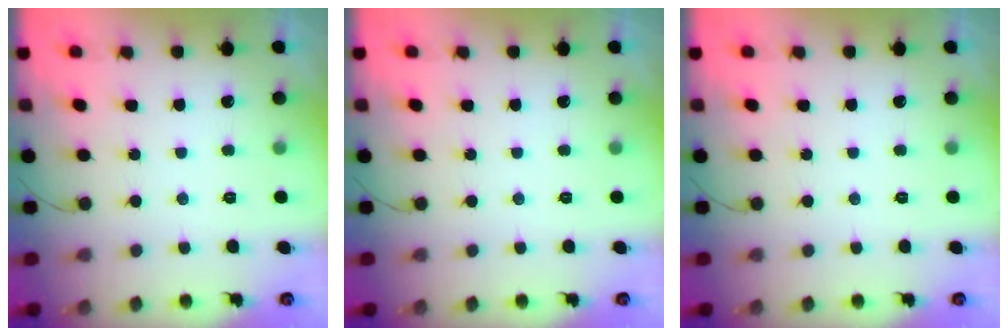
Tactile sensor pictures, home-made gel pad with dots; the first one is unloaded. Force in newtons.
{"total": 0.0}
{"total": 0.0}